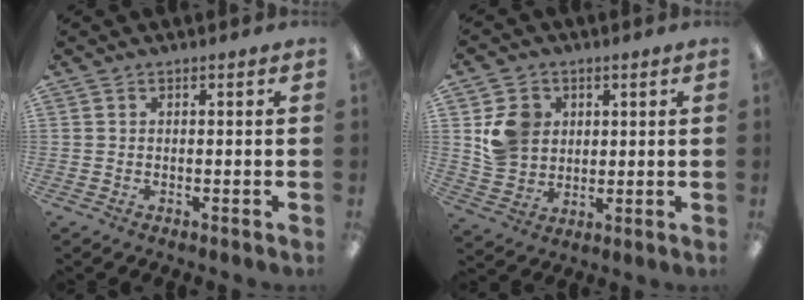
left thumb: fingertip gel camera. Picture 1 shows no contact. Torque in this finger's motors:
{"motor_torque": [-0.02, 0.22, -0.02, 0.02, 0.05]}